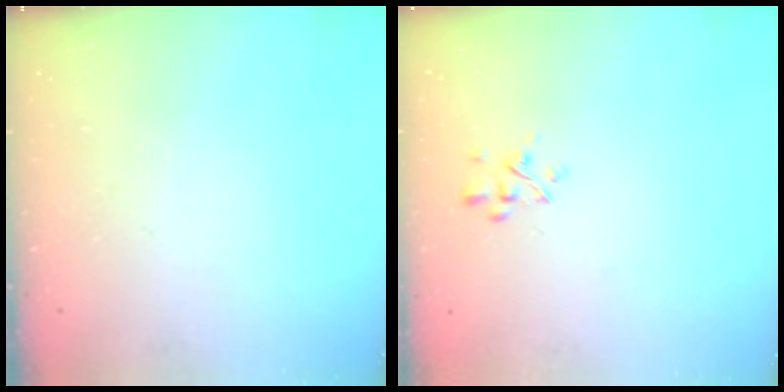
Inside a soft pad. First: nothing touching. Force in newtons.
{"total": 2.5, "press": 2.4, "slide": 0.8}